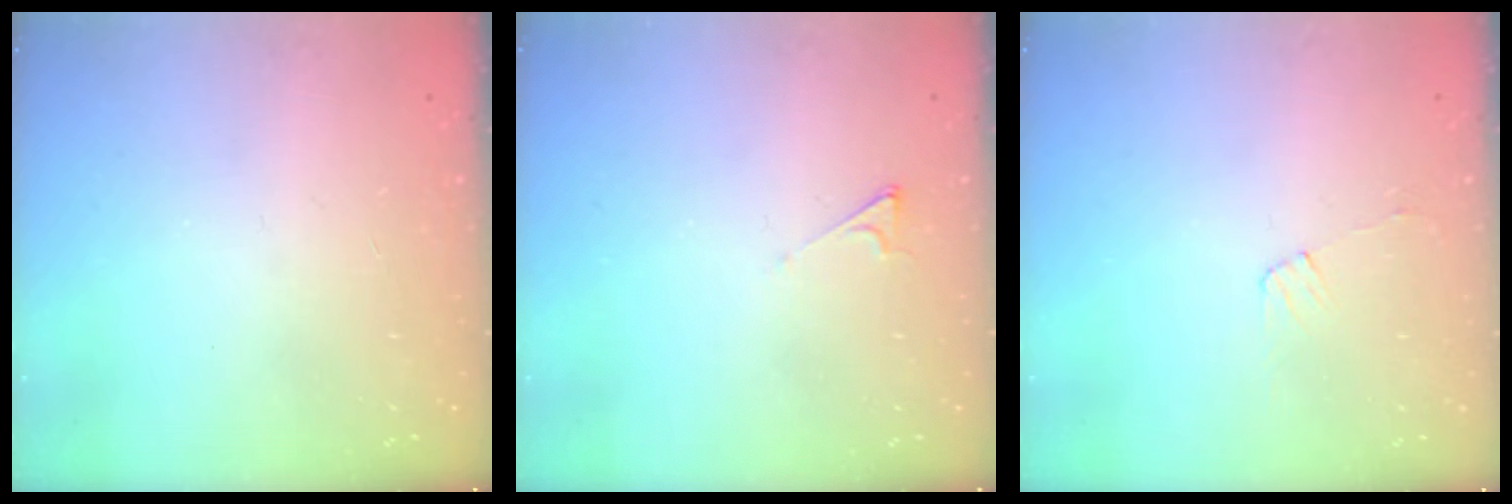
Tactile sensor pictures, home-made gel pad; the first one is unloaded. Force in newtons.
{"total": 2.8, "press": 2.7, "slide": 0.5}
{"total": 4.4, "press": 4.4, "slide": 0.4}